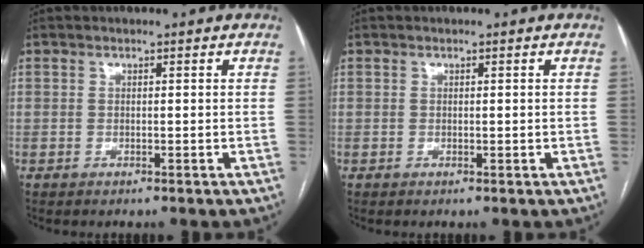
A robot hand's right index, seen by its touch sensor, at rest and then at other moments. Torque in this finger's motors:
{"motor_torque": [-0.11, 0.01, -0.03, -0.01]}